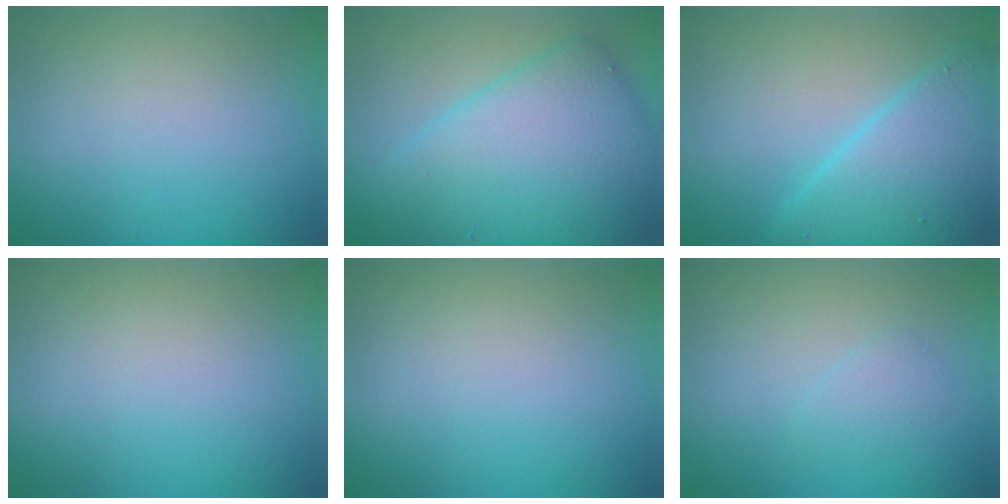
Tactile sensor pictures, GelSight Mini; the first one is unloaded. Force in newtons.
{"total": 10.4, "press": 10.3, "slide": 0.2}
{"total": 7.6, "press": 7.5, "slide": 0.4}
{"total": 0.0}
{"total": 0.0}
{"total": 1.1, "press": 1.1, "slide": 0.1}